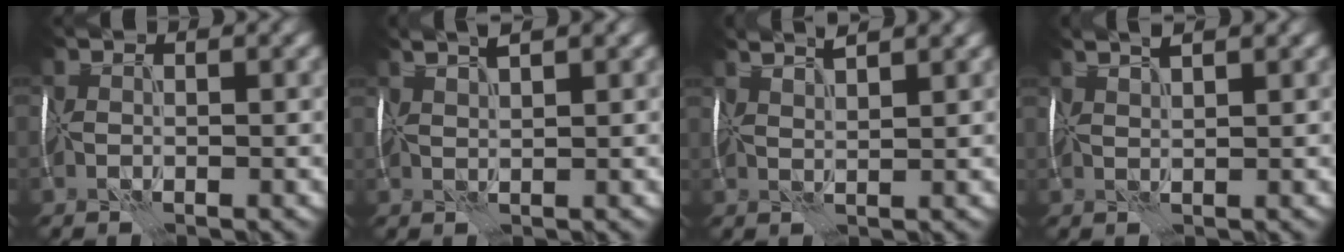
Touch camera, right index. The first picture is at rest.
{"total": 3.1, "force": [2.4, 0.3, 2.0], "torque": [-0.028, 0.020, 0.035]}
{"total": 3.8, "force": [3.2, 0.5, 1.8], "torque": [-0.020, 0.022, 0.036]}
{"total": 2.7, "force": [2.2, 0.2, 1.5], "torque": [-0.022, 0.017, 0.036]}